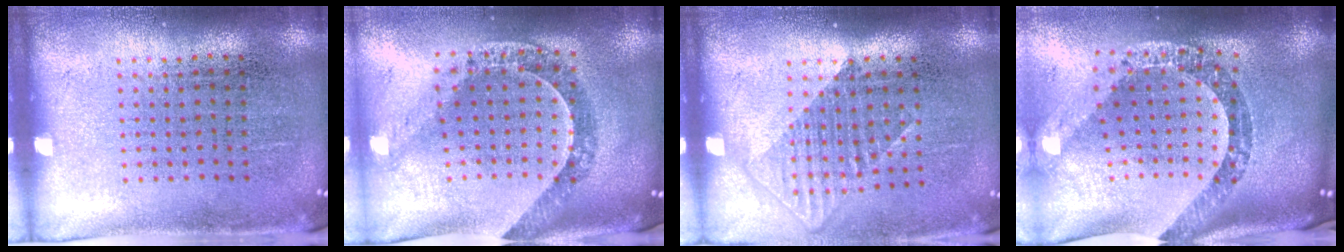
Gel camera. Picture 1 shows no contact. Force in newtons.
{"total": 1.2, "press": 1.2, "slide": 0.4}
{"total": 1.2, "press": 1.0, "slide": 0.8}
{"total": 3.3, "press": 2.2, "slide": 2.4}